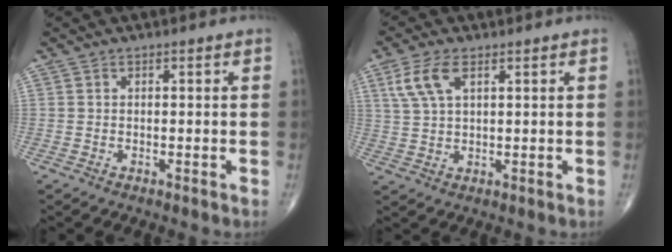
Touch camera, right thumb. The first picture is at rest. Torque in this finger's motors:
{"motor_torque": [-0.36, 0.52, 0.08, 0.00, 0.07]}